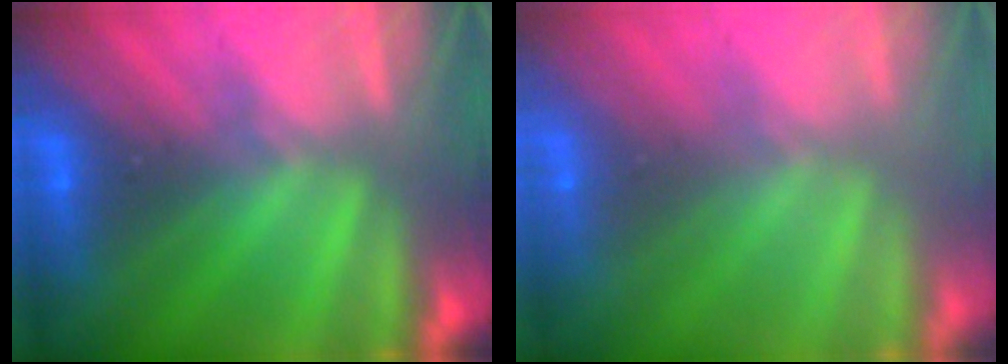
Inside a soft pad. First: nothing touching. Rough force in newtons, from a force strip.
{"total": 9.4}